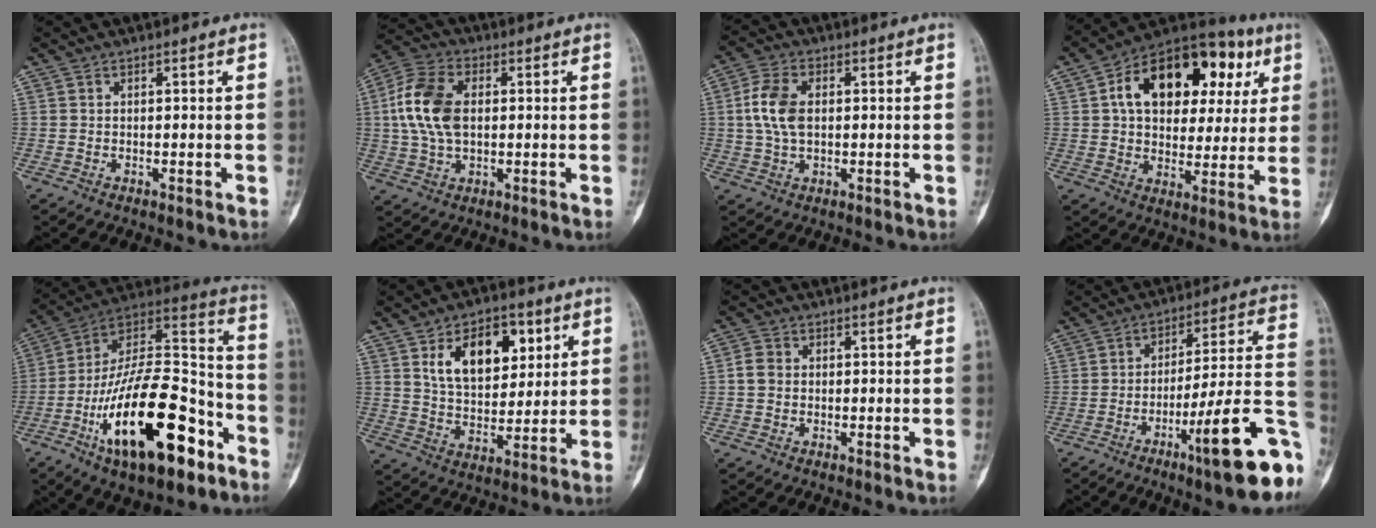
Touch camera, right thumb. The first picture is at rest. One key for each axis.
{"total": 12.1, "fx": 1.2, "fy": 7.5, "fz": 9.4, "tx": -0.195, "ty": 0.015, "tz": 0.020}
{"total": 7.7, "fx": 0.8, "fy": 4.7, "fz": 6.1, "tx": -0.130, "ty": 0.011, "tz": 0.014}
{"total": 22.7, "fx": 7.1, "fy": 14.2, "fz": 16.2, "tx": -0.199, "ty": 0.021, "tz": 0.101}
{"total": 29.4, "fx": -12.6, "fy": 12.4, "fz": 23.5, "tx": -0.403, "ty": 0.067, "tz": -0.198}
{"total": 14.5, "fx": 5.8, "fy": 8.8, "fz": 10.1, "tx": -0.116, "ty": -0.022, "tz": 0.104}
{"total": 2.7, "fx": 0.0, "fy": 2.3, "fz": 1.4, "tx": -0.025, "ty": 0.007, "tz": -0.005}
{"total": 20.2, "fx": -9.0, "fy": 3.3, "fz": 17.8, "tx": -0.218, "ty": 0.052, "tz": -0.128}